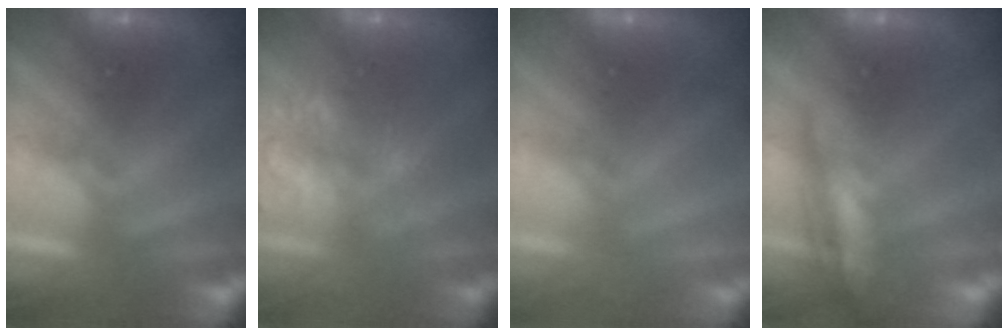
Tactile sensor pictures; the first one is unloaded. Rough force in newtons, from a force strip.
{"total": 1.7}
{"total": 2.0}
{"total": 2.4}